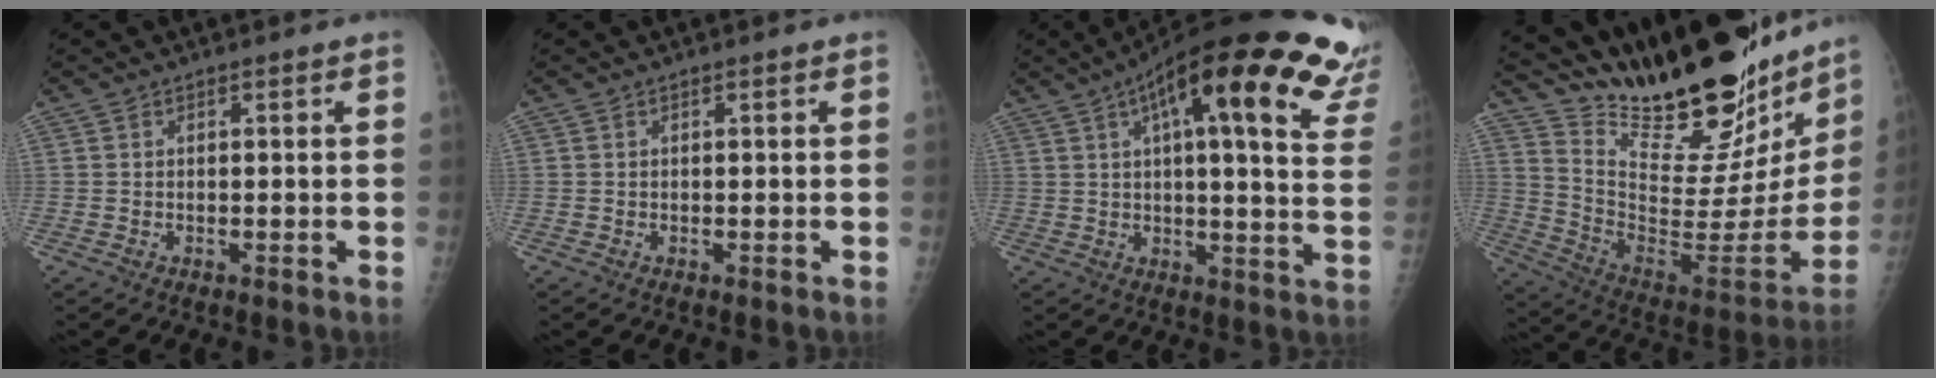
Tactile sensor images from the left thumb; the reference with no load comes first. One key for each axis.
{"total": 0.0}
{"total": 30.7, "fx": 17.0, "fy": 7.3, "fz": 24.4, "tx": -0.268, "ty": 0.008, "tz": 0.219}
{"total": 35.0, "fx": 28.1, "fy": 10.3, "fz": 18.1, "tx": -0.268, "ty": -0.141, "tz": 0.416}